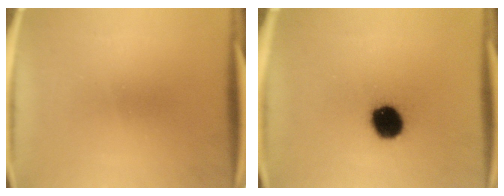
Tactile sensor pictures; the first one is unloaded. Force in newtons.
{"total": 11.8}